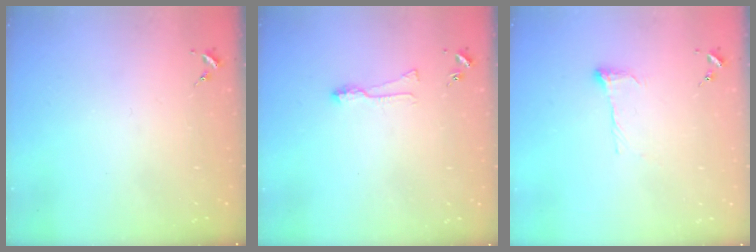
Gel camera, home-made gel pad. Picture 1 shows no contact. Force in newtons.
{"total": 6.4, "press": 6.4, "slide": 0.7}
{"total": 8.7, "press": 8.7, "slide": 0.3}